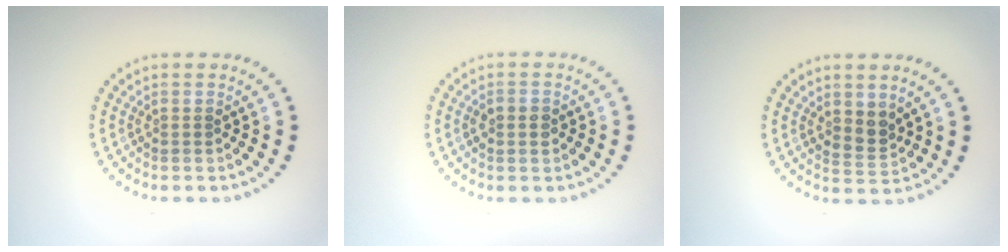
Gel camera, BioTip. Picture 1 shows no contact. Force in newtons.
{"total": 1.8, "press": 1.8, "slide": 0.0}
{"total": 2.0, "press": 1.7, "slide": 1.1}